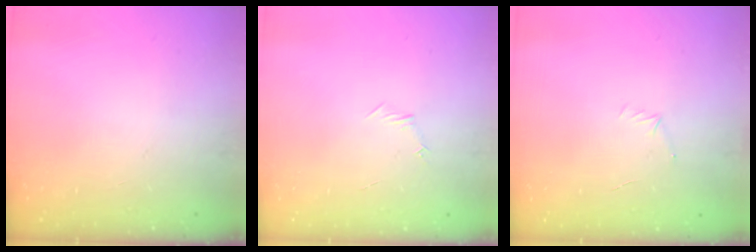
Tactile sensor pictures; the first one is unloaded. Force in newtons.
{"total": 3.9, "press": 3.7, "slide": 1.0}
{"total": 4.7, "press": 4.5, "slide": 1.3}